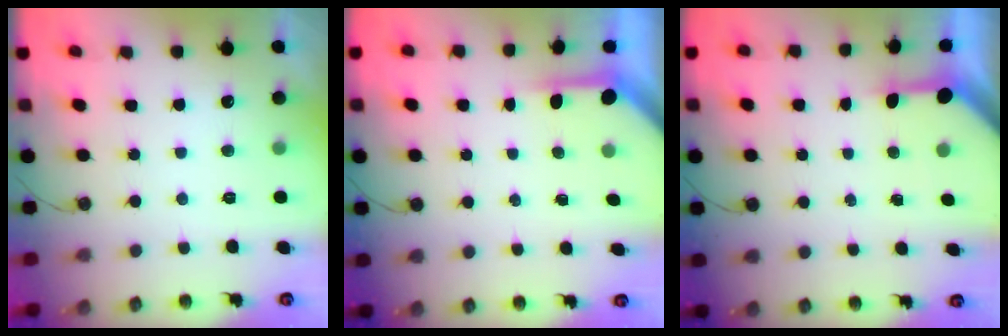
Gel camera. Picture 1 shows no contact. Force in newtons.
{"total": 3.9, "press": 3.9, "slide": 0.3}
{"total": 3.4, "press": 3.3, "slide": 0.4}